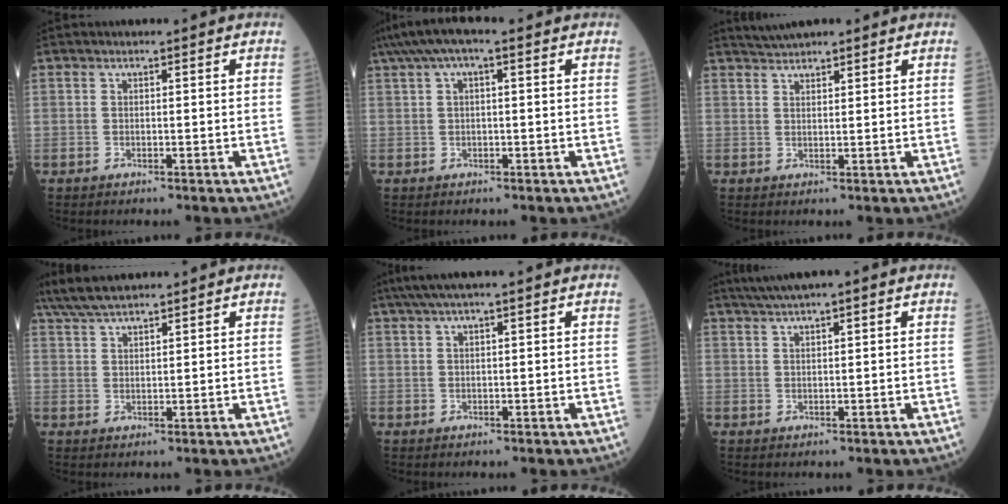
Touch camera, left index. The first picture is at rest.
{"total": 6.0, "force": [3.2, 1.4, 4.8], "torque": [-0.097, 0.042, 0.054]}
{"total": 3.7, "force": [3.4, 0.6, 1.3], "torque": [-0.030, 0.030, 0.062]}
{"total": 7.6, "force": [6.7, 1.0, 3.5], "torque": [-0.072, 0.029, 0.127]}
{"total": 4.9, "force": [3.8, -0.5, 3.1], "torque": [-0.057, 0.033, 0.070]}
{"total": 4.6, "force": [3.5, -0.2, 3.0], "torque": [-0.061, 0.027, 0.064]}